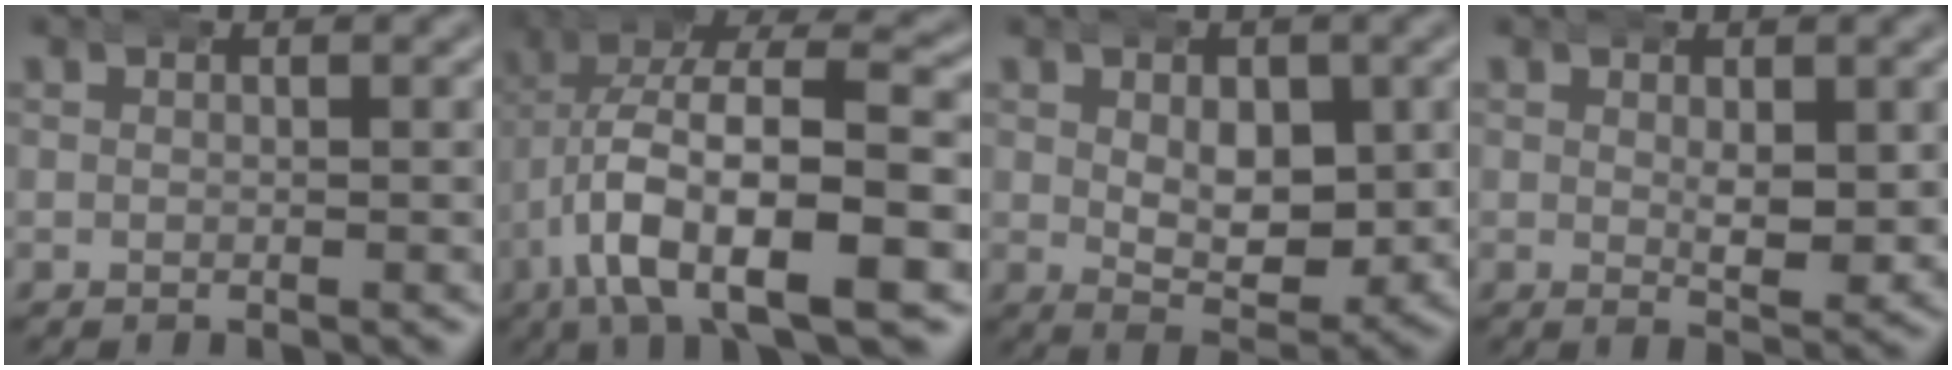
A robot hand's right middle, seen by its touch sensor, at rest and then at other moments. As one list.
[{"total": 12.2, "force": [-1.4, 6.4, 10.3], "torque": [-0.189, -0.019, -0.013]}, {"total": 6.1, "force": [1.0, 3.5, 4.9], "torque": [-0.072, -0.022, 0.024]}, {"total": 3.1, "force": [0.4, 1.3, 2.8], "torque": [-0.048, -0.016, 0.010]}]